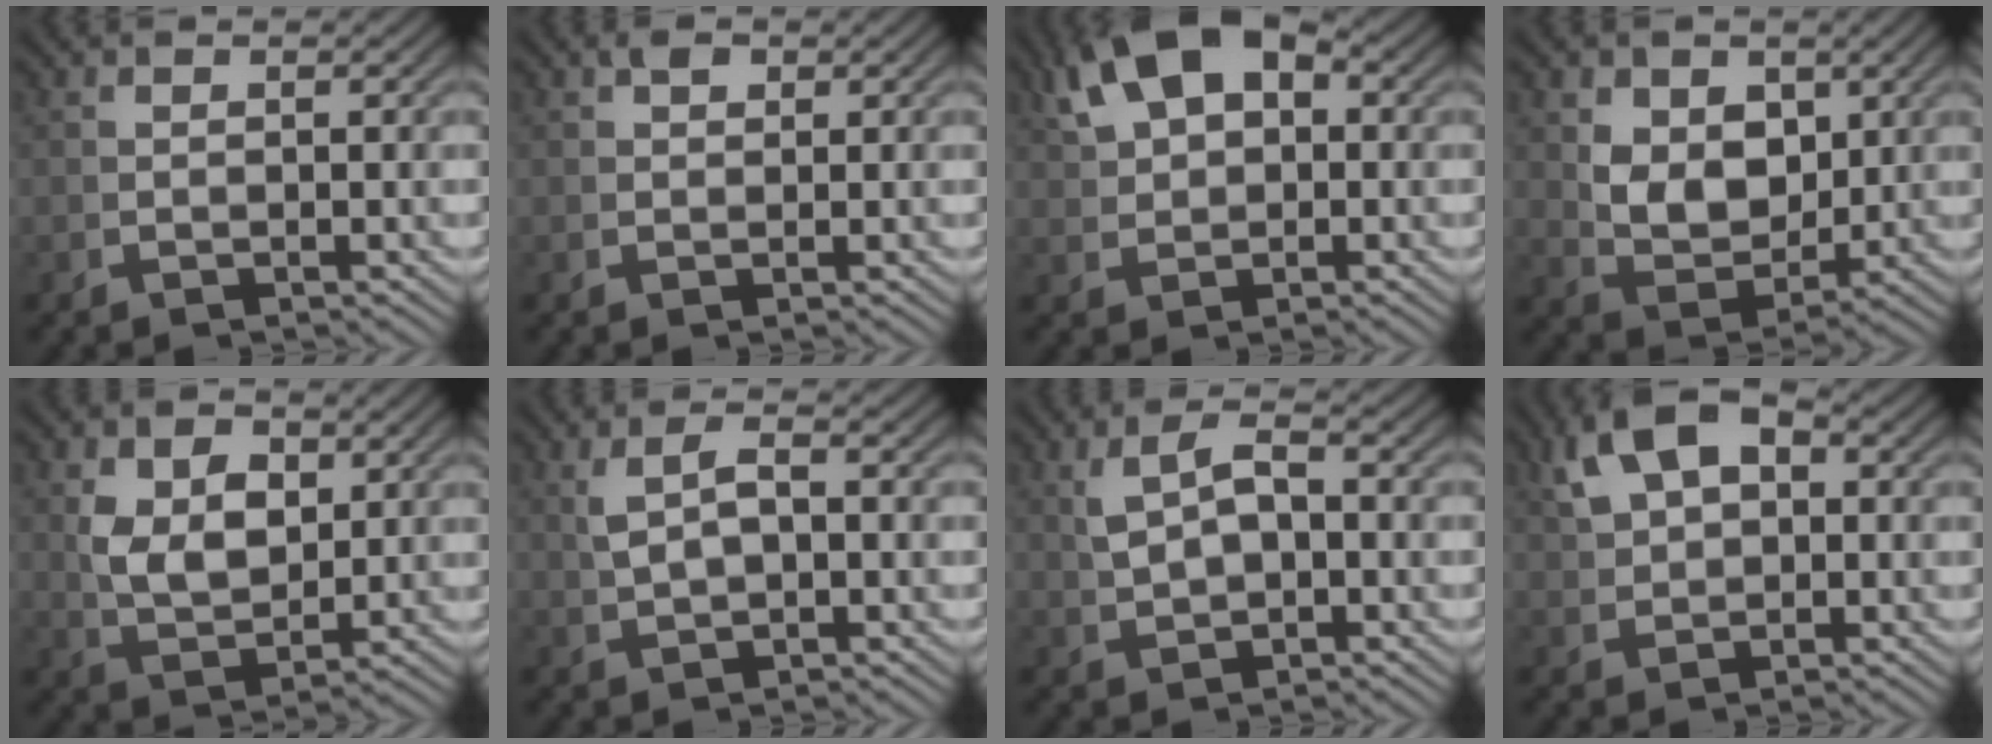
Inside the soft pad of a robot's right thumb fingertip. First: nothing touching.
{"total": 1.6, "force": [1.1, 0.9, 0.8], "torque": [-0.011, 0.000, 0.022]}
{"total": 7.3, "force": [3.2, 4.1, 5.0], "torque": [-0.099, 0.002, 0.063]}
{"total": 6.9, "force": [1.2, 4.7, 4.9], "torque": [-0.108, -0.041, 0.041]}
{"total": 6.3, "force": [1.3, 4.3, 4.4], "torque": [-0.094, -0.024, 0.041]}
{"total": 2.8, "force": [0.7, 1.1, 2.4], "torque": [-0.046, 0.006, 0.023]}
{"total": 3.8, "force": [0.6, 2.0, 3.2], "torque": [-0.059, 0.000, 0.025]}
{"total": 6.0, "force": [2.5, 3.4, 4.2], "torque": [-0.083, 0.004, 0.051]}